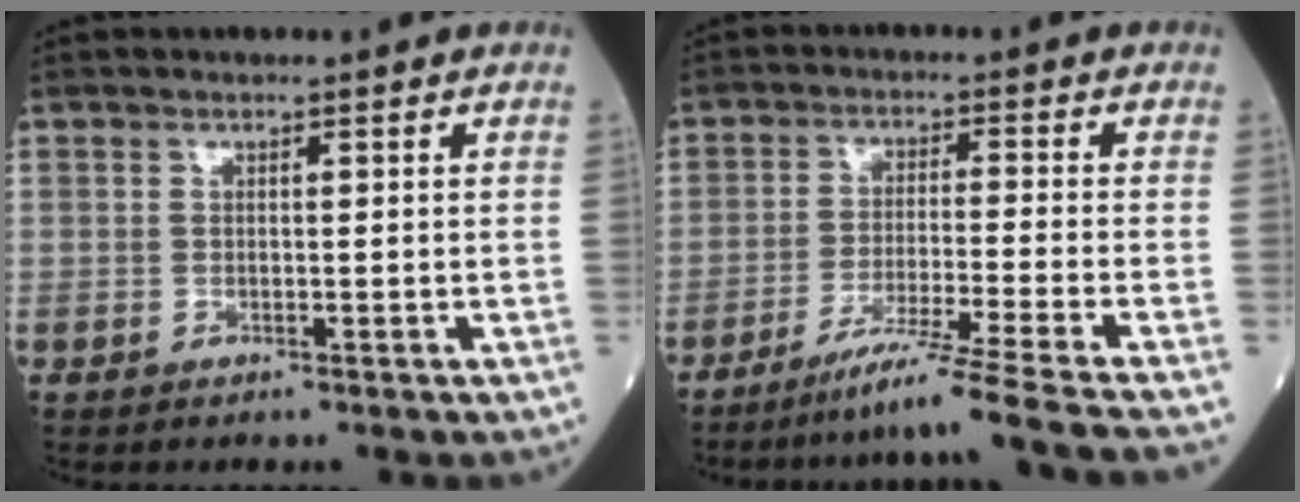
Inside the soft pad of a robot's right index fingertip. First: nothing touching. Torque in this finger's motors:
{"motor_torque": [0.47, -1.44, 0.35, 0.08]}